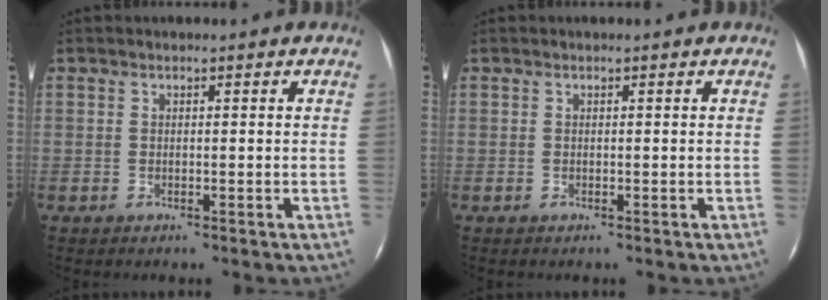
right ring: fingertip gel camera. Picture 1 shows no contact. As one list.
[{"total": 0.0}]